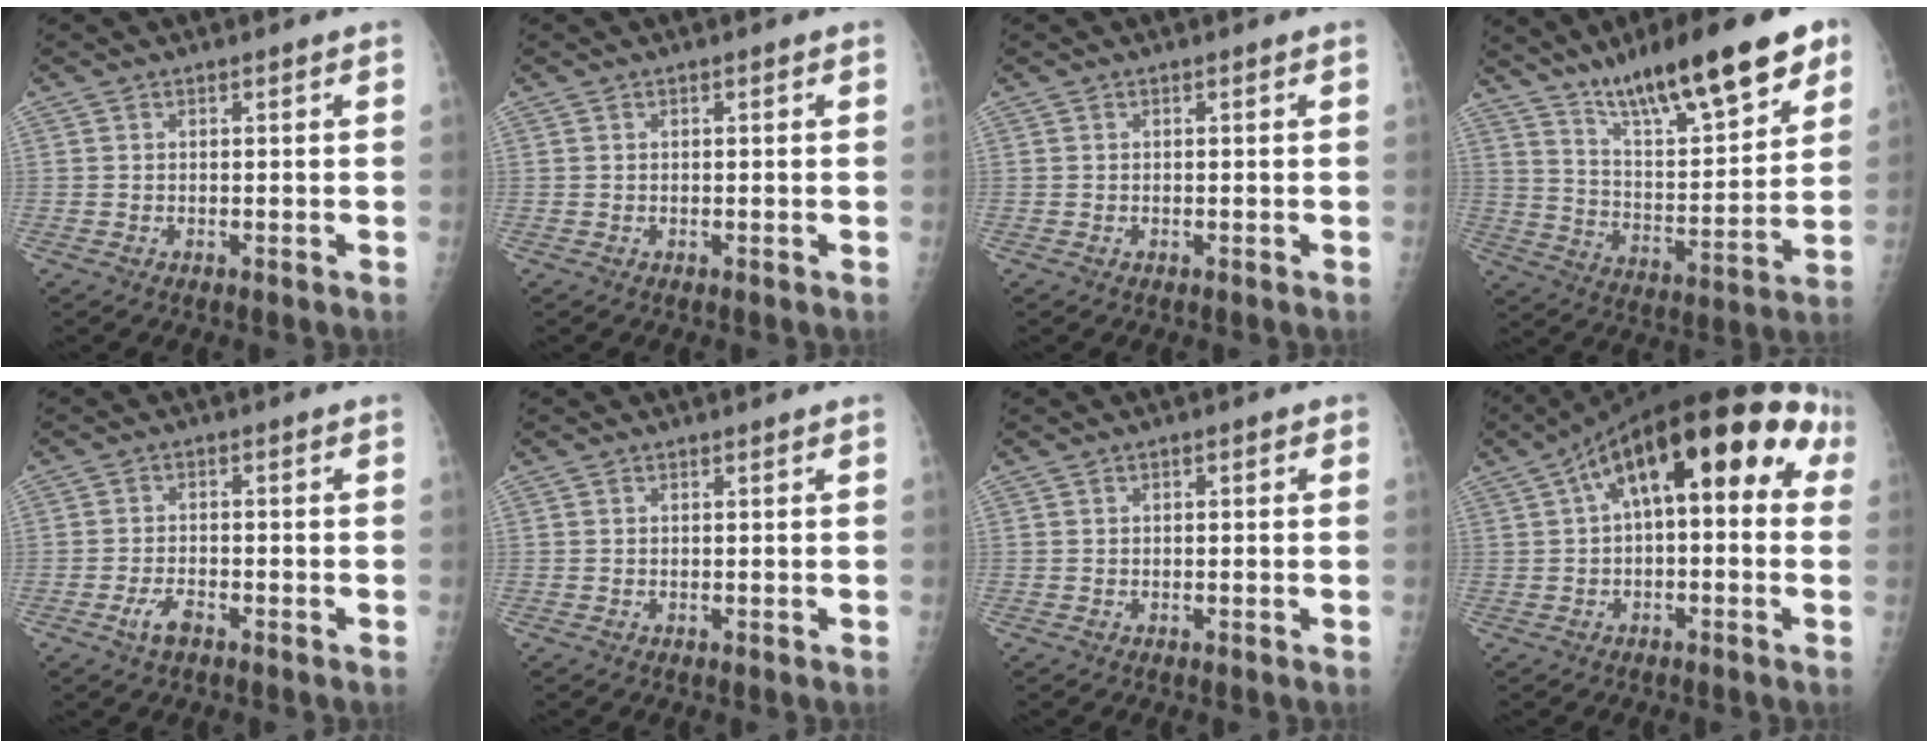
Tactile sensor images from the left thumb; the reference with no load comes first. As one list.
[{"total": 0.5, "force": [0.1, 0.2, 0.5], "torque": [-0.005, 0.002, 0.001]}, {"total": 0.0}, {"total": 23.8, "force": [15.0, 6.3, 17.3], "torque": [-0.239, -0.048, 0.245]}, {"total": 3.6, "force": [-2.2, 1.4, 2.4], "torque": [-0.051, 0.015, -0.040]}, {"total": 0.0}, {"total": 1.4, "force": [0.3, 0.7, 1.1], "torque": [-0.008, 0.004, -0.003]}, {"total": 19.8, "force": [4.8, 8.5, 17.2], "torque": [-0.221, 0.054, 0.058]}]